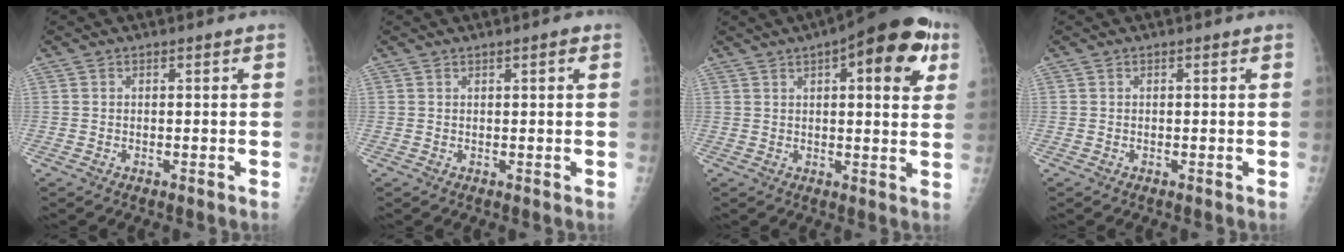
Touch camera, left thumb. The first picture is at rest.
{"total": 1.5, "force": [0.7, 0.3, 1.2], "torque": [-0.018, 0.000, 0.008]}
{"total": 16.8, "force": [6.9, 5.8, 14.1], "torque": [-0.160, -0.003, 0.082]}
{"total": 0.0}